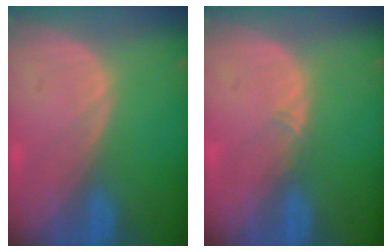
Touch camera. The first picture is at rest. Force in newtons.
{"total": 0.8, "press": 0.7, "slide": 0.4}